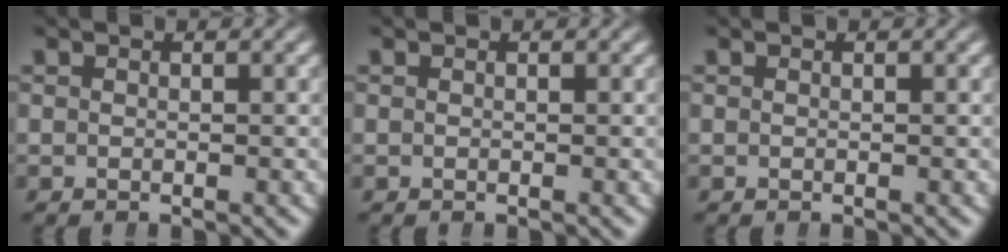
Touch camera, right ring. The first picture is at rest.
{"total": 0.0}
{"total": 0.0}